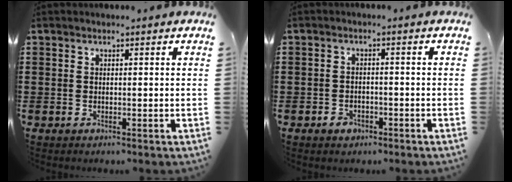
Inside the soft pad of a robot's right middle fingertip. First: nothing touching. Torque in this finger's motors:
{"motor_torque": [1.06, 0.85, -0.02, 0.00]}